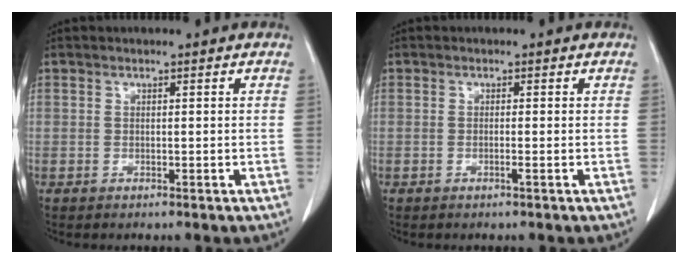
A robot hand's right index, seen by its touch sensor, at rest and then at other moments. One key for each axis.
{"total": 0.7, "fx": -0.3, "fy": -0.2, "fz": 0.6, "tx": -0.010, "ty": 0.000, "tz": -0.006}